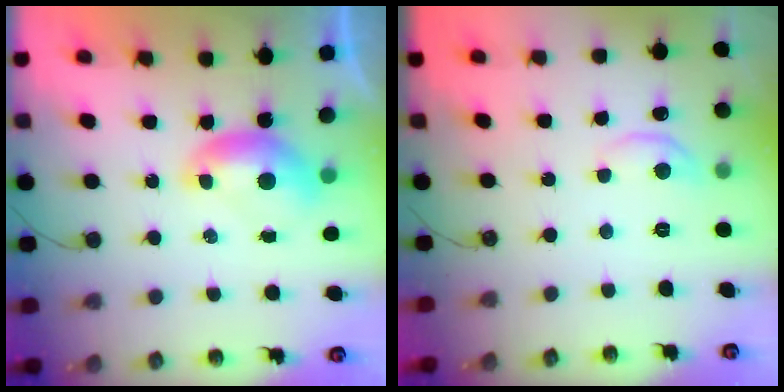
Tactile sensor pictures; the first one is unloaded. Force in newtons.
{"total": 2.2, "press": 2.2, "slide": 0.5}